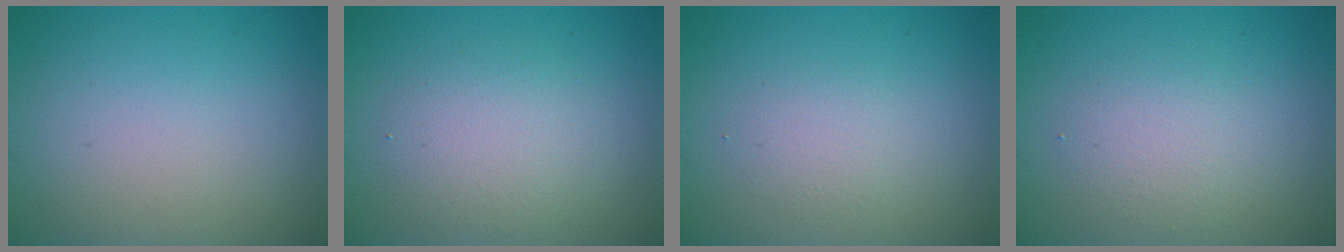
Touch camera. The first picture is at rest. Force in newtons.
{"total": 3.2, "press": 3.2, "slide": 0.3}
{"total": 1.6, "press": 1.6, "slide": 0.2}
{"total": 2.5, "press": 2.5, "slide": 0.2}